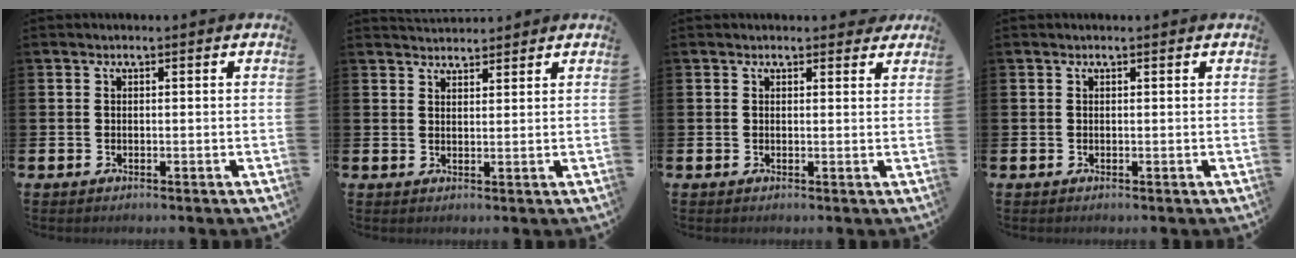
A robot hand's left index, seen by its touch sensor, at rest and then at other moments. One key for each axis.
{"total": 2.7, "fx": 2.6, "fy": 0.7, "fz": 0.0, "tx": 0.002, "ty": -0.013, "tz": 0.047}
{"total": 1.3, "fx": 1.2, "fy": 0.6, "fz": 0.2, "tx": 0.004, "ty": 0.003, "tz": 0.019}
{"total": 0.0}